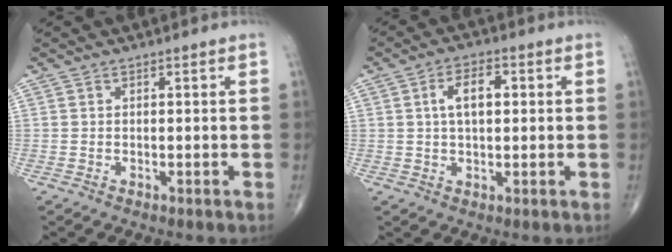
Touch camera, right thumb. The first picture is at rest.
{"total": 6.2, "force": [1.2, 3.2, 5.2], "torque": [-0.089, 0.010, 0.019]}